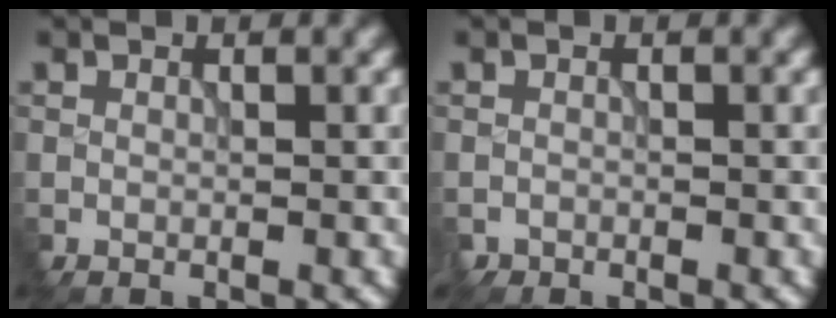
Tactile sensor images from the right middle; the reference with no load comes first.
{"total": 0.9, "force": [-0.4, 0.1, -0.7], "torque": [0.014, -0.001, -0.010]}